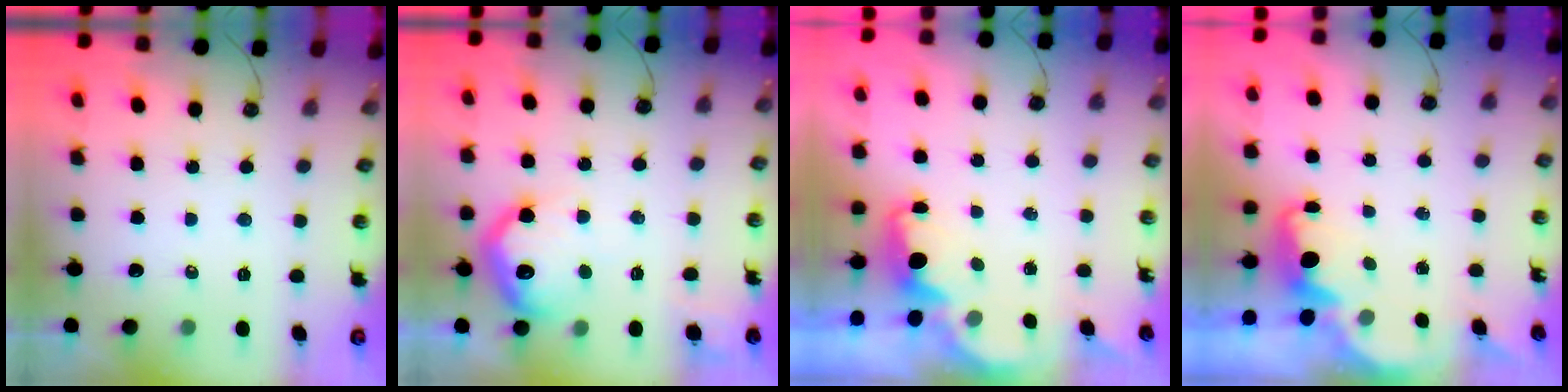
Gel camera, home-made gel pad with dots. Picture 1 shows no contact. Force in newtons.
{"total": 15.2, "press": 15.2, "slide": 1.1}
{"total": 2.0, "press": 1.8, "slide": 0.8}
{"total": 2.2, "press": 2.1, "slide": 0.6}